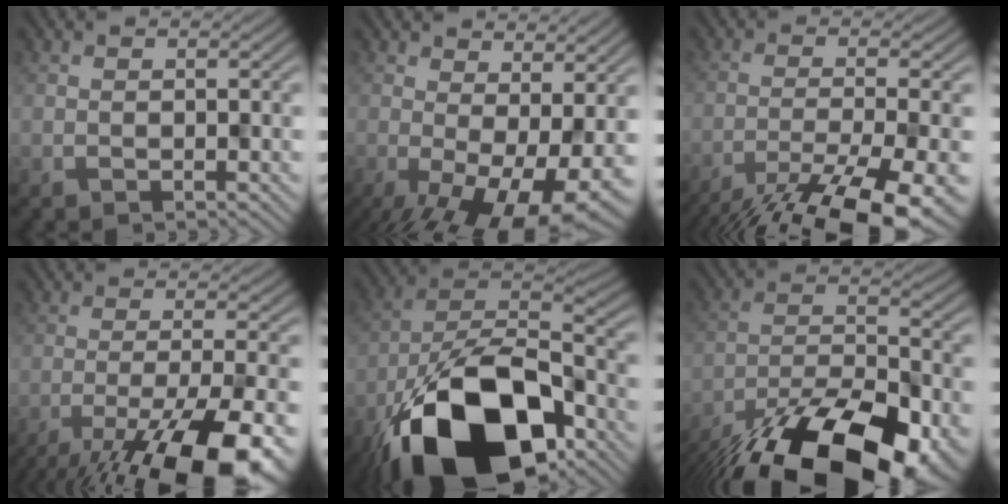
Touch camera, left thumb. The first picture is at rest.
{"total": 11.1, "force": [-3.0, 4.3, 9.8], "torque": [-0.160, -0.025, -0.026]}
{"total": 14.9, "force": [-11.5, 3.2, 9.0], "torque": [-0.153, -0.034, -0.159]}
{"total": 16.3, "force": [-11.1, 4.3, 11.2], "torque": [-0.165, -0.032, -0.155]}
{"total": 19.8, "force": [-11.3, 9.5, 13.1], "torque": [-0.243, -0.033, -0.187]}
{"total": 19.2, "force": [-14.0, 6.8, 11.3], "torque": [-0.195, -0.056, -0.213]}